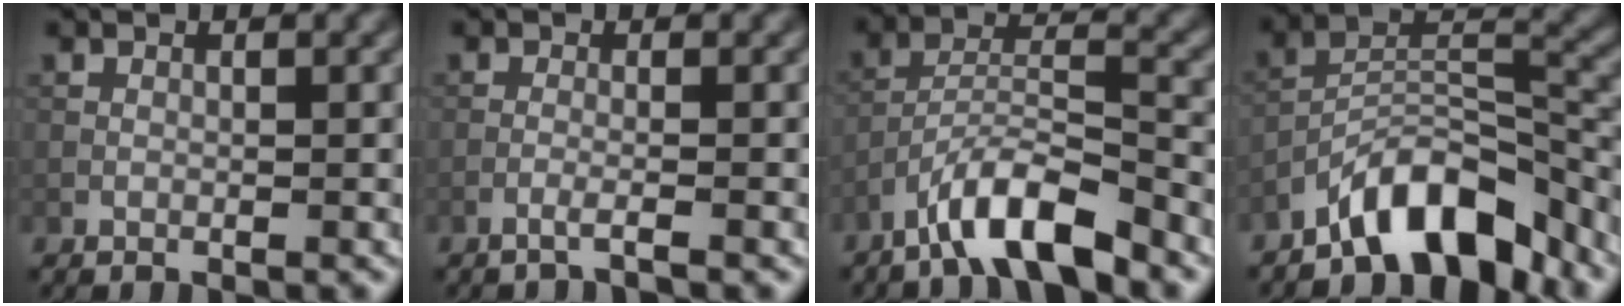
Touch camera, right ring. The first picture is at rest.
{"total": 1.3, "force": [-0.9, 0.1, 1.0], "torque": [-0.010, 0.005, -0.027]}
{"total": 6.7, "force": [-4.9, 1.4, 4.3], "torque": [-0.075, 0.007, -0.090]}
{"total": 8.5, "force": [-6.3, 3.0, 4.8], "torque": [-0.068, 0.012, -0.116]}